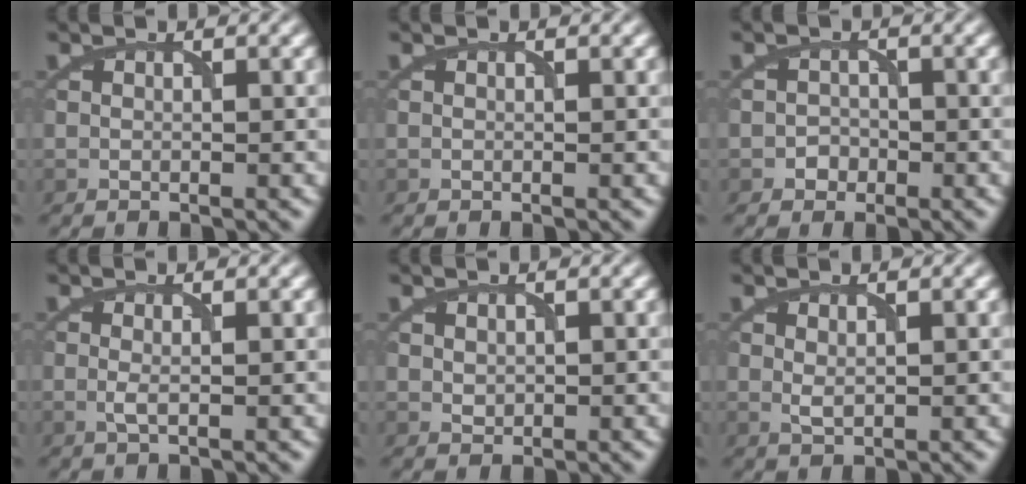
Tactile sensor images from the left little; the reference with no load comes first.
{"total": 0.0}
{"total": 1.3, "force": [-0.6, 1.1, 0.1], "torque": [0.007, 0.004, -0.012]}
{"total": 0.9, "force": [0.0, 0.1, 0.9], "torque": [-0.022, -0.001, -0.001]}
{"total": 0.8, "force": [0.4, 0.6, 0.3], "torque": [-0.007, -0.001, 0.014]}
{"total": 0.9, "force": [0.4, 0.4, 0.7], "torque": [-0.020, -0.003, 0.012]}